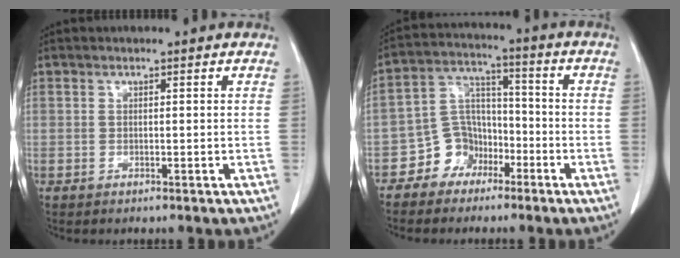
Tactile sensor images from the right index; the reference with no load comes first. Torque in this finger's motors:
{"motor_torque": [0.01, -0.06, -0.12, -0.07]}